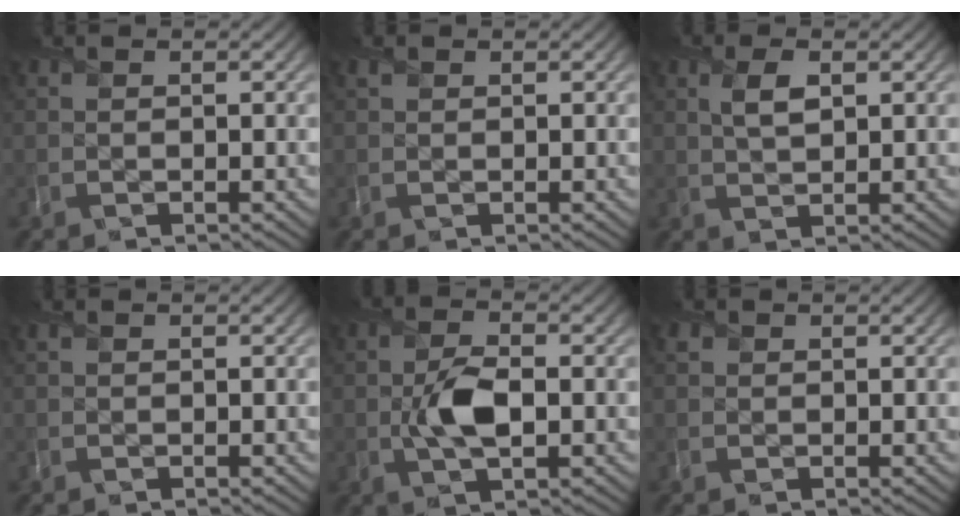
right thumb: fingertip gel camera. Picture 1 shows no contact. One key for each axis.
{"total": 0.6, "fx": 0.4, "fy": 0.4, "fz": 0.0, "tx": -0.003, "ty": -0.002, "tz": 0.009}
{"total": 3.1, "fx": 1.2, "fy": 1.4, "fz": 2.5, "tx": -0.056, "ty": -0.001, "tz": 0.025}
{"total": 0.0}
{"total": 5.2, "fx": -0.8, "fy": 2.8, "fz": 4.4, "tx": -0.092, "ty": -0.006, "tz": -0.016}
{"total": 0.8, "fx": 0.4, "fy": 0.6, "fz": -0.2, "tx": 0.004, "ty": -0.003, "tz": 0.009}